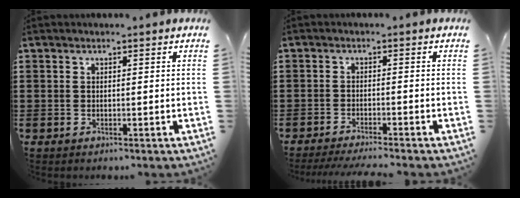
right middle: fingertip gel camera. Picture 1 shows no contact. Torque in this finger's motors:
{"motor_torque": [0.05, 0.05, 0.05, 0.04]}